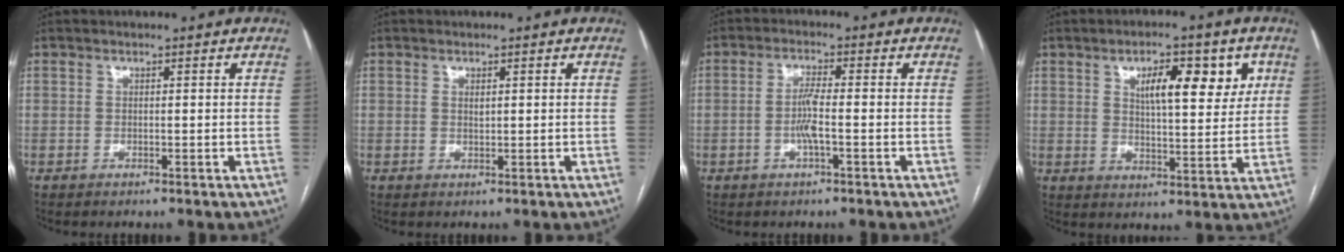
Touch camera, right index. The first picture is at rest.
{"total": 0.9, "force": [0.3, 0.3, 0.8], "torque": [-0.015, -0.003, 0.007]}
{"total": 3.9, "force": [-1.0, 0.2, 3.7], "torque": [-0.077, 0.002, -0.020]}
{"total": 9.4, "force": [3.9, 3.5, 7.8], "torque": [-0.114, 0.010, 0.061]}